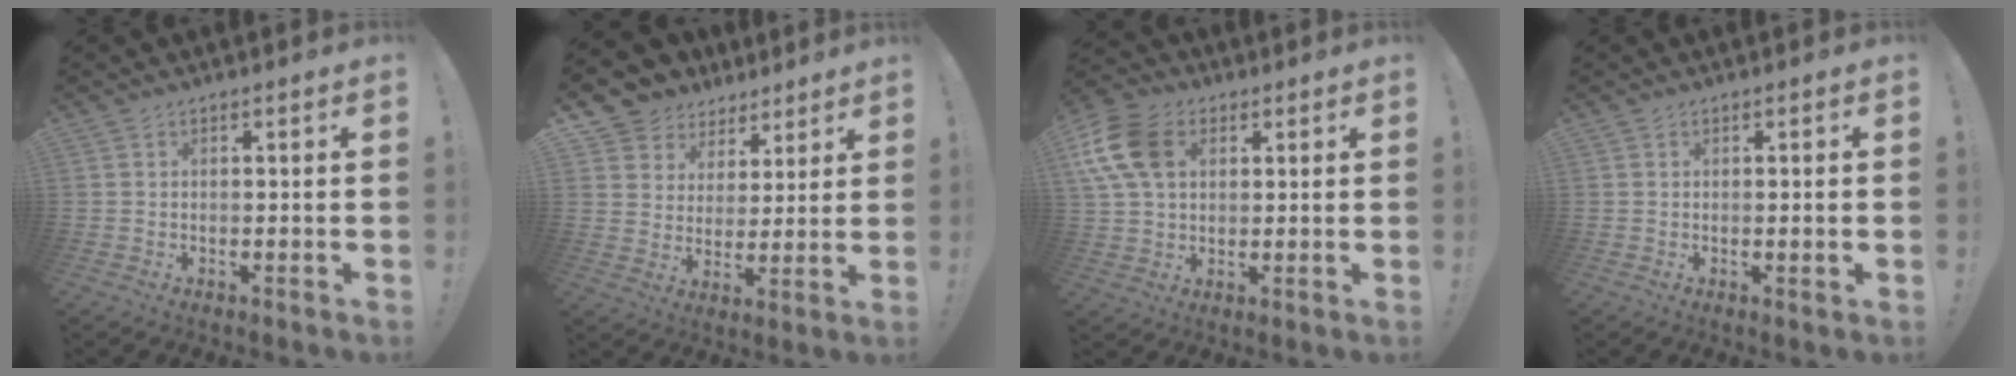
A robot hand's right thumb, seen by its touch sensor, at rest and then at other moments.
{"total": 8.2, "force": [4.7, 6.6, 1.1], "torque": [-0.023, -0.039, 0.099]}
{"total": 15.0, "force": [4.7, 10.9, 9.3], "torque": [-0.180, -0.007, 0.093]}
{"total": 1.3, "force": [0.1, -0.3, 1.2], "torque": [-0.017, -0.002, -0.001]}